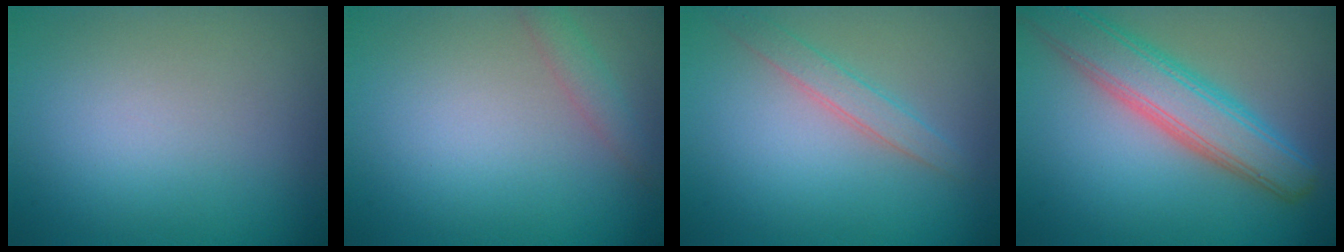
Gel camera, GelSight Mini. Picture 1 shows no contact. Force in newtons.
{"total": 1.6, "press": 1.6, "slide": 0.0}
{"total": 2.0, "press": 2.0, "slide": 0.1}
{"total": 6.5, "press": 6.5, "slide": 0.3}